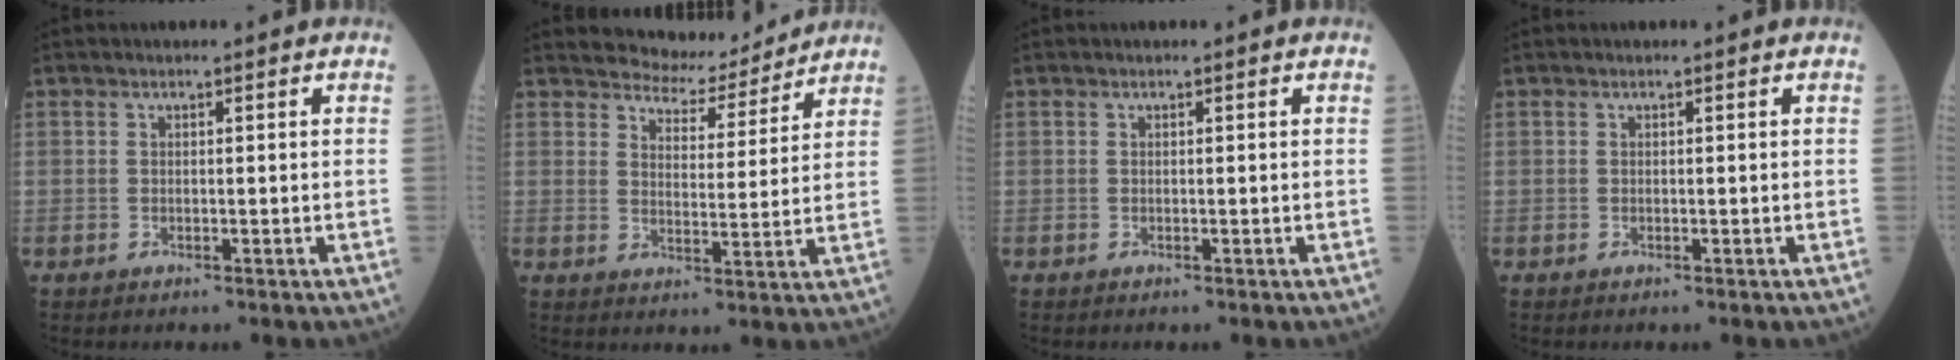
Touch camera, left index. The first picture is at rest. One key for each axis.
{"total": 7.3, "fx": 7.1, "fy": 1.6, "fz": 0.1, "tx": -0.009, "ty": -0.002, "tz": 0.102}
{"total": 0.0}
{"total": 0.0}